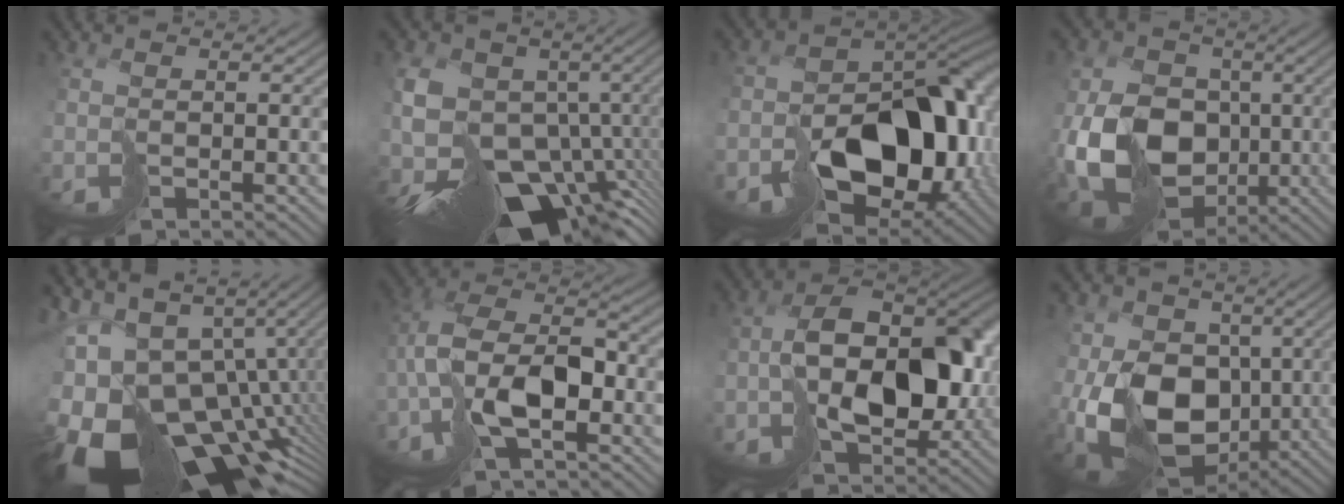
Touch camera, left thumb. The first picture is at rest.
{"total": 13.4, "force": [-2.6, 9.8, 8.8], "torque": [-0.174, -0.011, -0.044]}
{"total": 17.0, "force": [-5.4, 11.7, 11.1], "torque": [-0.140, -0.038, -0.072]}
{"total": 15.9, "force": [-2.3, 12.3, 9.8], "torque": [-0.204, -0.004, -0.039]}
{"total": 17.2, "force": [-4.5, 10.9, 12.5], "torque": [-0.214, -0.009, -0.051]}
{"total": 9.8, "force": [-3.2, 5.1, 7.8], "torque": [-0.154, 0.010, -0.069]}
{"total": 12.4, "force": [-1.4, 8.0, 9.3], "torque": [-0.118, 0.011, -0.019]}
{"total": 14.5, "force": [-1.3, 10.2, 10.3], "torque": [-0.204, -0.013, -0.009]}